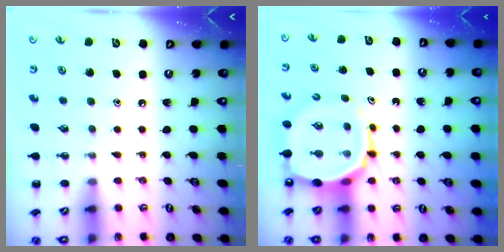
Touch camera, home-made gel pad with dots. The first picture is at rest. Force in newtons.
{"total": 12.2, "press": 11.7, "slide": 3.2}